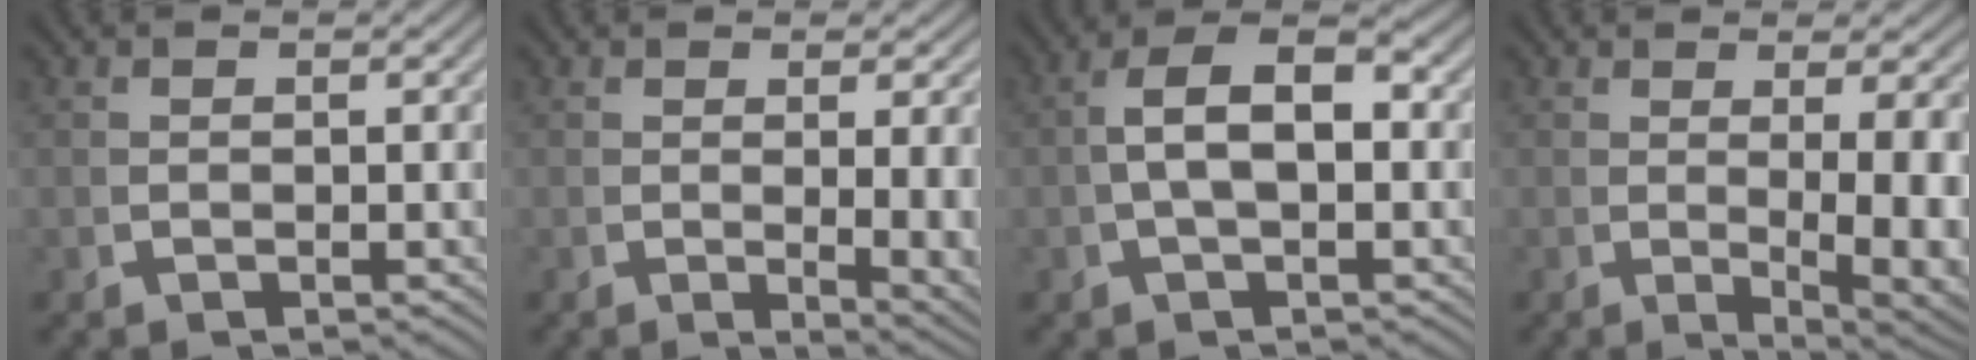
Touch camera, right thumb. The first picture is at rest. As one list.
[{"total": 4.7, "force": [-0.7, 1.3, 4.4], "torque": [-0.066, -0.012, -0.002]}, {"total": 6.0, "force": [0.6, 3.0, 5.1], "torque": [-0.086, -0.001, 0.009]}, {"total": 6.7, "force": [-0.7, 2.4, 6.2], "torque": [-0.090, -0.017, 0.001]}]